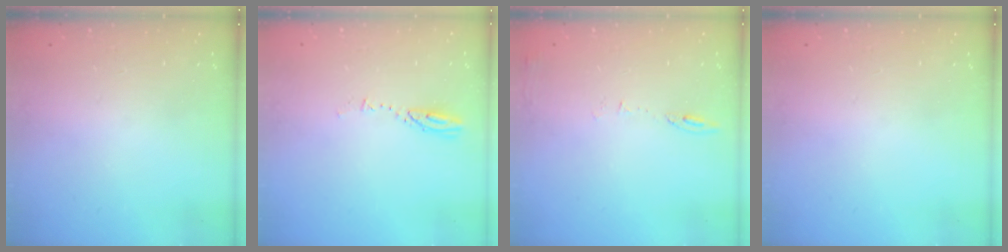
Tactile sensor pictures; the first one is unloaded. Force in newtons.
{"total": 3.2, "press": 3.2, "slide": 0.3}
{"total": 6.2, "press": 6.2, "slide": 0.9}
{"total": 0.0}